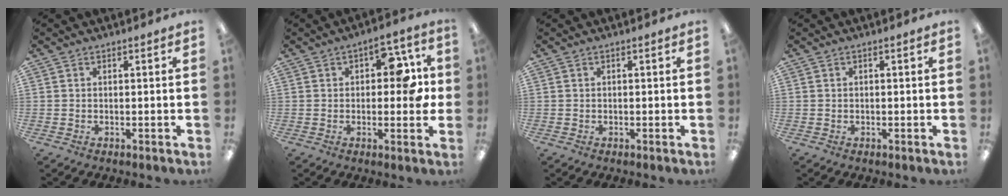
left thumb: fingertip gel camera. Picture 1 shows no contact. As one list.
[{"total": 9.1, "force": [2.1, 5.2, 7.2], "torque": [-0.079, -0.002, 0.031]}, {"total": 0.0}, {"total": 0.0}]